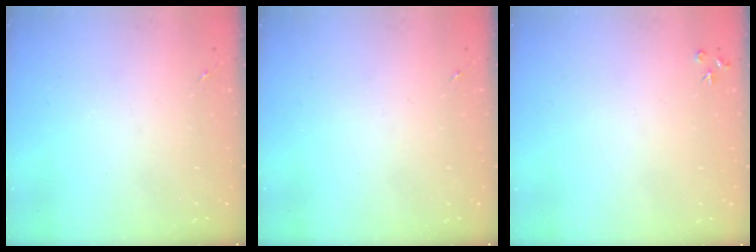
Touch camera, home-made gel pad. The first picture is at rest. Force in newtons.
{"total": 0.0}
{"total": 3.5, "press": 3.5, "slide": 0.4}